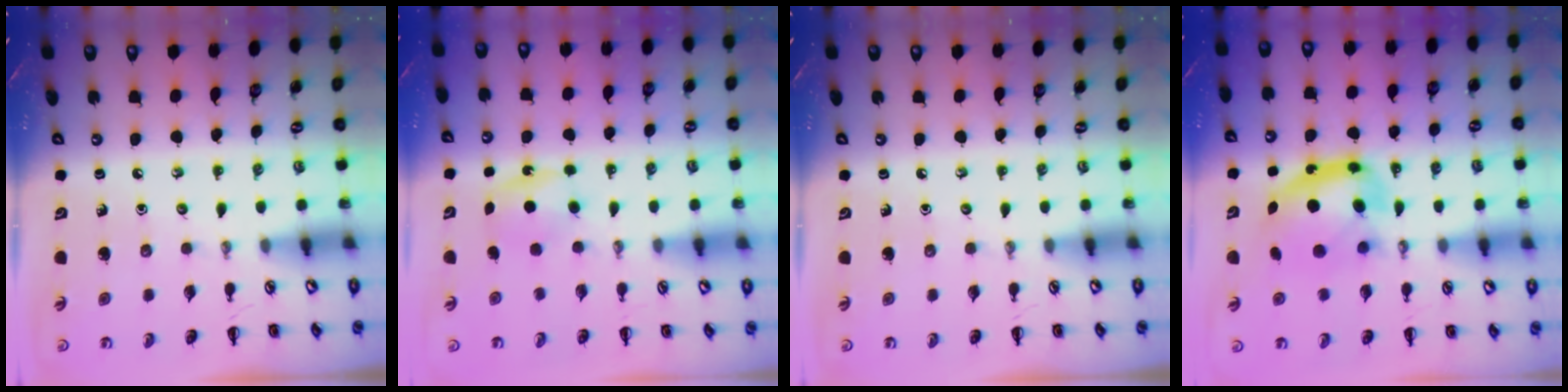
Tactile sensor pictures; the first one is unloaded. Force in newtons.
{"total": 5.0, "press": 4.9, "slide": 1.1}
{"total": 0.0}
{"total": 11.8, "press": 11.4, "slide": 2.9}